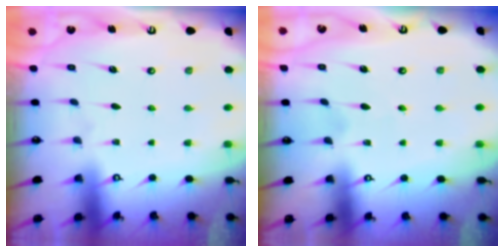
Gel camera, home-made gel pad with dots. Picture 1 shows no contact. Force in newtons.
{"total": 2.0, "press": 2.0, "slide": 0.2}